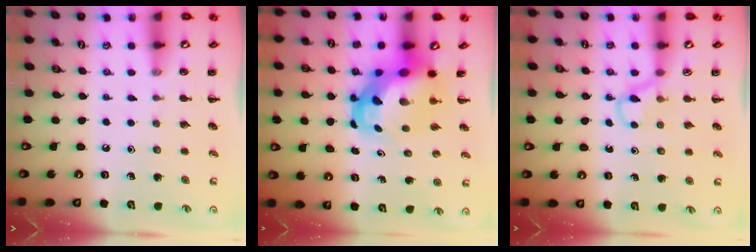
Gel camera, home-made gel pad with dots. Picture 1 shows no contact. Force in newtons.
{"total": 7.1, "press": 6.9, "slide": 1.7}
{"total": 3.5, "press": 3.3, "slide": 1.2}